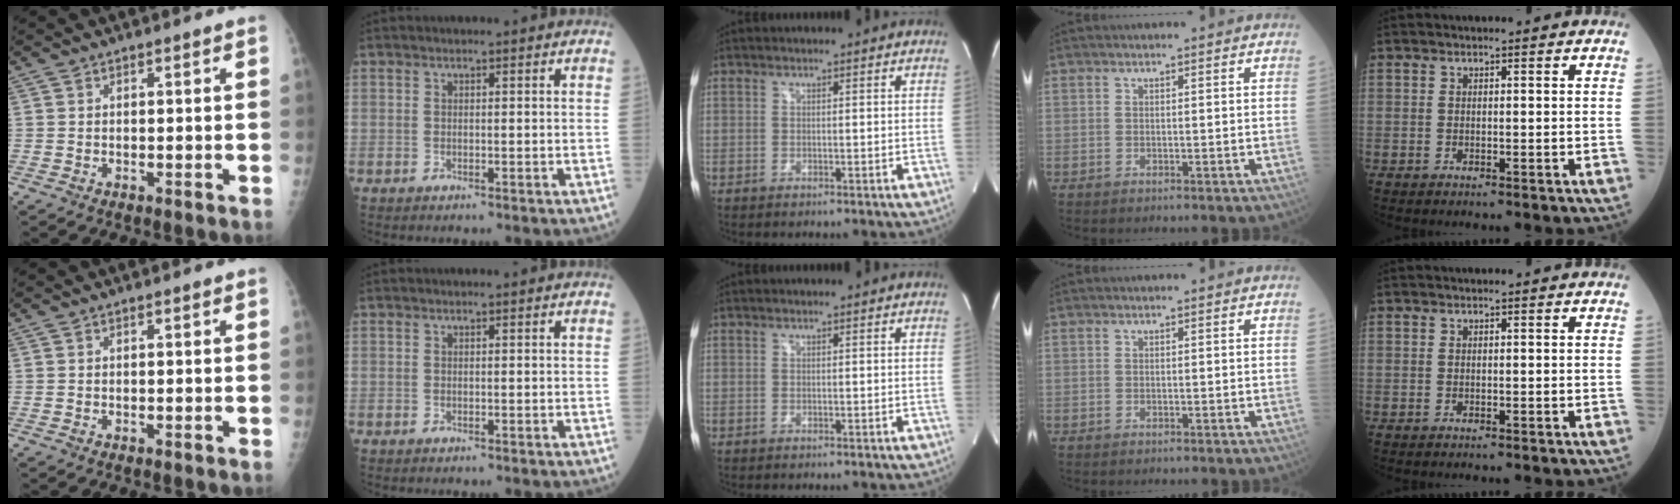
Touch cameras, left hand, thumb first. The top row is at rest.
{}